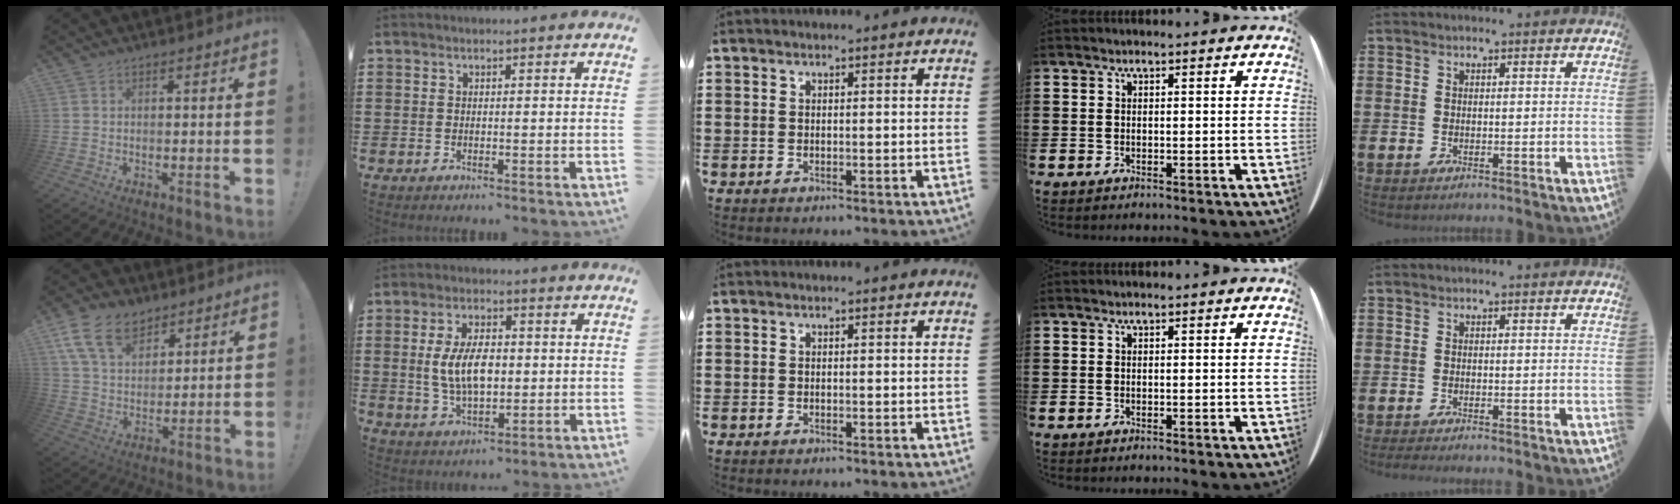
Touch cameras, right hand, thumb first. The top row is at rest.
{"thumb": {"total": 14.0, "force": [8.4, 8.8, 6.9], "torque": [-0.126, -0.039, 0.163]}, "index": {"total": 8.2, "force": [0.2, 4.2, 7.1], "torque": [-0.146, 0.003, -0.002]}, "little": {"total": 0.6, "force": [-0.5, 0.0, 0.4], "torque": [-0.007, -0.001, -0.009]}}